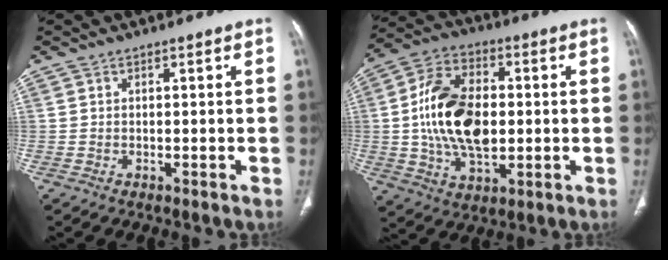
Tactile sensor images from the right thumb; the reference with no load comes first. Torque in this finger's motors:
{"motor_torque": [-0.34, 1.61, 1.04, -1.04, 0.60]}